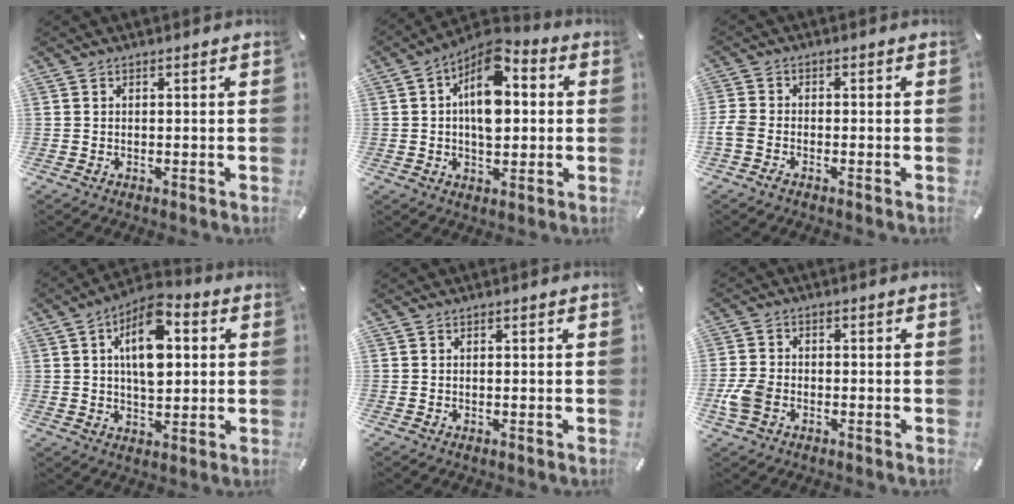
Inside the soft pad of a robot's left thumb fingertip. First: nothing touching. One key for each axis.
{"total": 12.1, "fx": 2.3, "fy": 7.7, "fz": 9.0, "tx": -0.143, "ty": -0.016, "tz": 0.039}
{"total": 2.8, "fx": -1.5, "fy": 1.6, "fz": 1.7, "tx": -0.042, "ty": 0.002, "tz": -0.031}
{"total": 12.4, "fx": 3.4, "fy": 7.2, "fz": 9.5, "tx": -0.142, "ty": -0.005, "tz": 0.056}
{"total": 0.0}
{"total": 6.0, "fx": -2.0, "fy": 4.2, "fz": 3.8, "tx": -0.085, "ty": 0.008, "tz": -0.037}